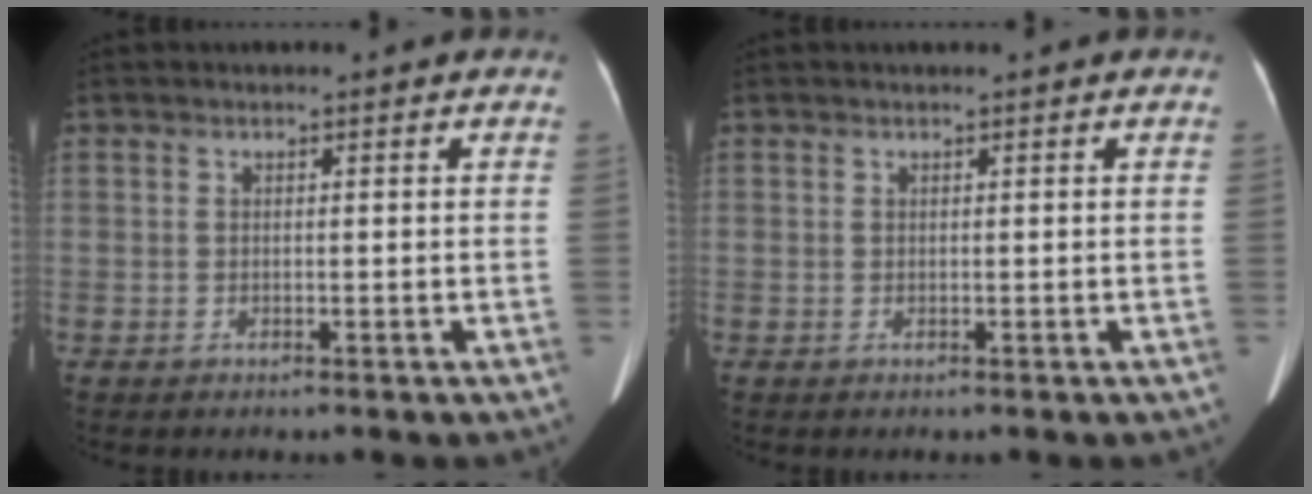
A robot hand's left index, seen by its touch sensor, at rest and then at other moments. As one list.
[{"total": 0.0}]